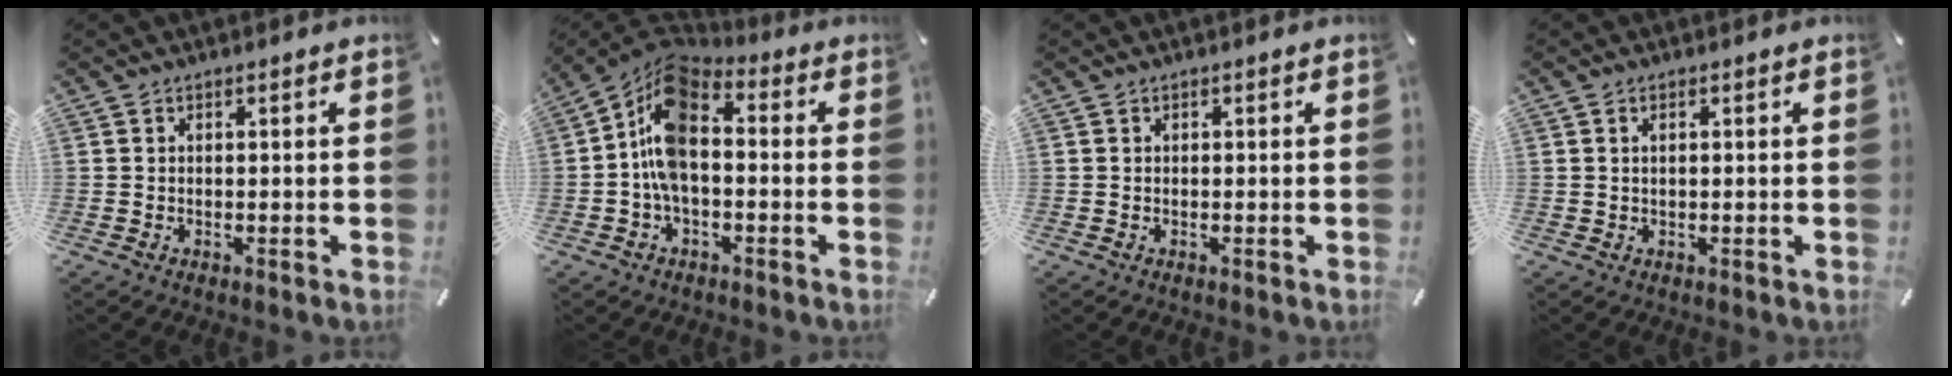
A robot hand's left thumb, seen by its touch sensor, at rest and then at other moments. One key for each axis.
{"total": 11.6, "fx": -1.0, "fy": 6.8, "fz": 9.4, "tx": -0.202, "ty": -0.005, "tz": -0.023}
{"total": 0.0}
{"total": 0.9, "fx": 0.3, "fy": 0.4, "fz": 0.7, "tx": -0.016, "ty": 0.002, "tz": 0.004}